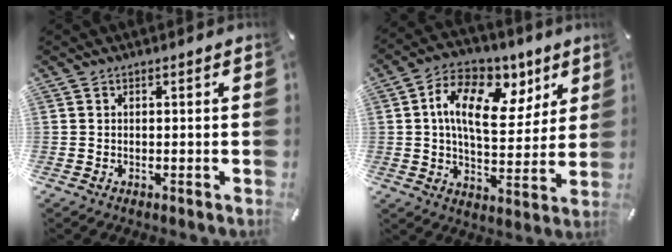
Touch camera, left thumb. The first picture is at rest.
{"total": 16.2, "force": [6.5, 9.7, 11.3], "torque": [-0.182, -0.020, 0.114]}